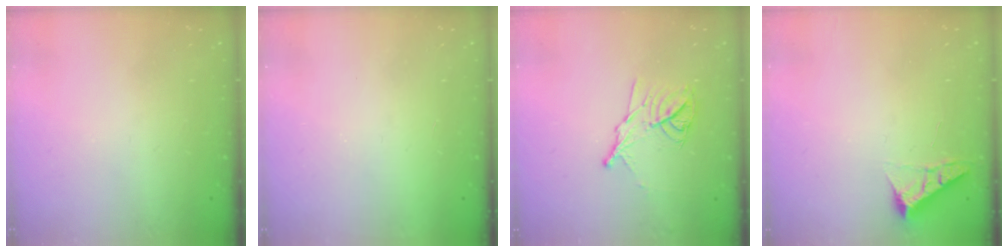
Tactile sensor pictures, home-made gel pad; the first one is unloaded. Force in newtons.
{"total": 1.7, "press": 1.6, "slide": 0.1}
{"total": 11.4, "press": 11.4, "slide": 0.3}
{"total": 4.0, "press": 4.0, "slide": 0.5}